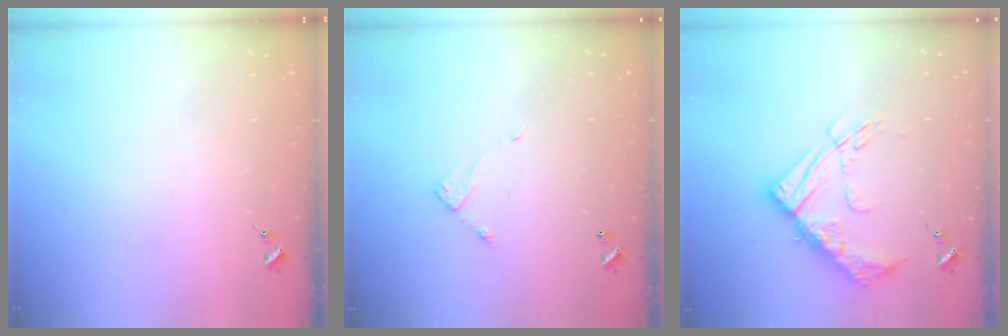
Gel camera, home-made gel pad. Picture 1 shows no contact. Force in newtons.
{"total": 4.9, "press": 4.9, "slide": 0.4}
{"total": 17.2, "press": 17.1, "slide": 1.6}